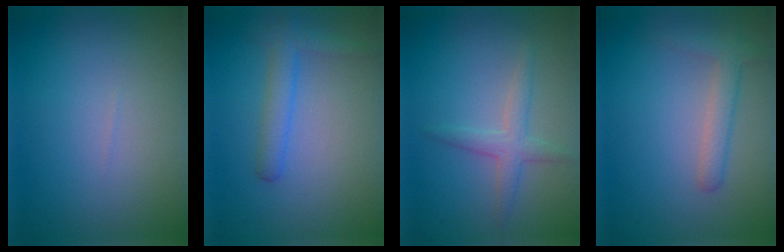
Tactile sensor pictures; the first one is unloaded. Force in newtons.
{"total": 2.5, "press": 2.5, "slide": 0.0}
{"total": 2.3, "press": 2.3, "slide": 0.1}
{"total": 2.2, "press": 2.2, "slide": 0.2}